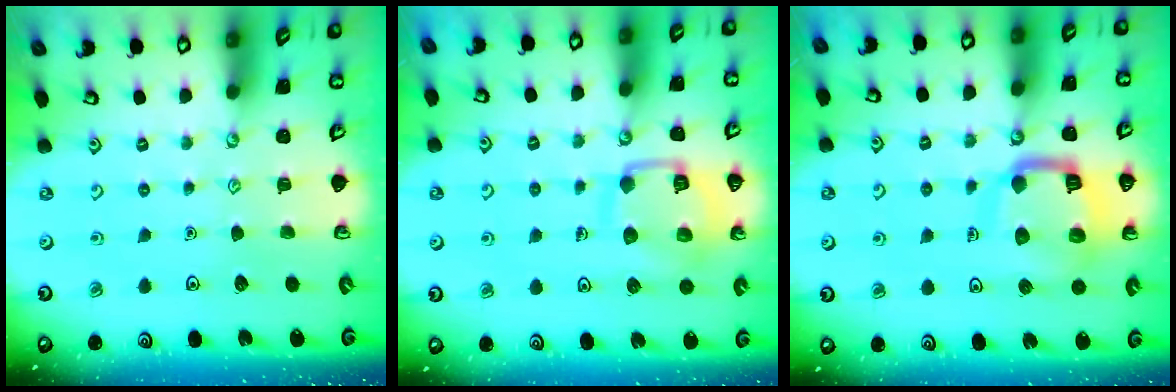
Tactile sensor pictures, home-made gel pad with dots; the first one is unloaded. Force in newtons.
{"total": 13.2, "press": 13.1, "slide": 1.4}
{"total": 13.2, "press": 13.1, "slide": 1.4}